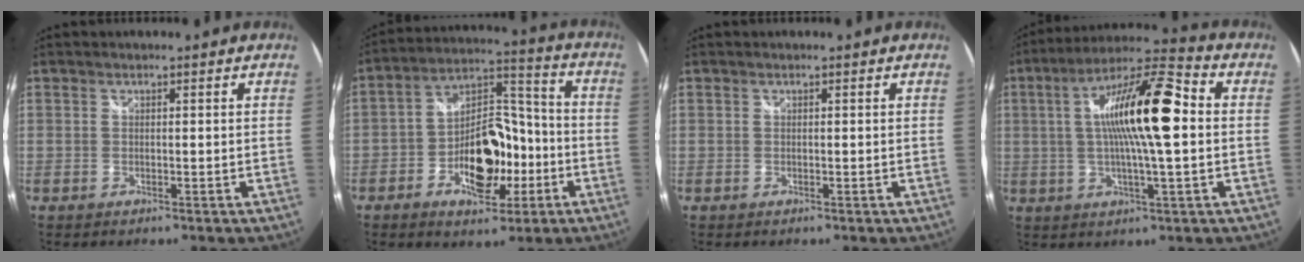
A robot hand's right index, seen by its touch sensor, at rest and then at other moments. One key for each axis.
{"total": 15.0, "fx": -5.6, "fy": 7.9, "fz": 11.4, "tx": -0.199, "ty": 0.030, "tz": -0.082}
{"total": 0.0}
{"total": 16.1, "fx": 1.3, "fy": 2.7, "fz": 15.9, "tx": -0.281, "ty": 0.016, "tz": 0.012}